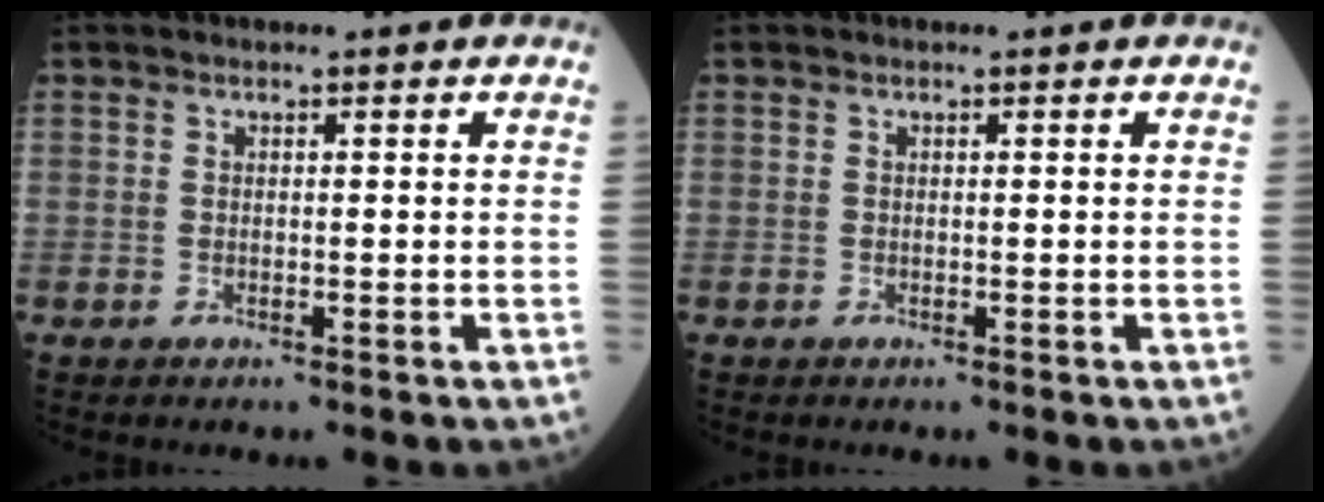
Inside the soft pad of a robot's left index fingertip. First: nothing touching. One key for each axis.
{"total": 0.0}